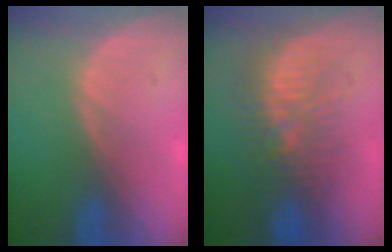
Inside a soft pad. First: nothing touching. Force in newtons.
{"total": 9.1, "press": 8.6, "slide": 2.8}